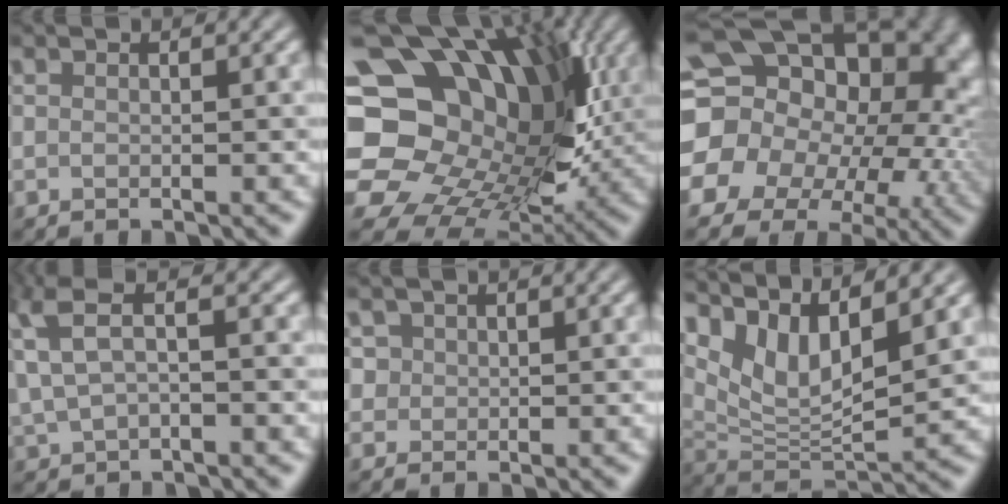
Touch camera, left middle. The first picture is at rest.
{"total": 19.6, "force": [3.0, 15.4, 11.8], "torque": [-0.197, 0.006, 0.063]}
{"total": 21.3, "force": [0.1, 17.4, 12.4], "torque": [-0.204, 0.026, -0.019]}
{"total": 4.4, "force": [1.3, 2.1, 3.7], "torque": [-0.089, 0.011, 0.023]}
{"total": 2.2, "force": [0.9, 1.9, 0.6], "torque": [-0.012, -0.001, 0.025]}
{"total": 7.6, "force": [4.8, 2.7, 5.3], "torque": [-0.106, -0.008, 0.093]}